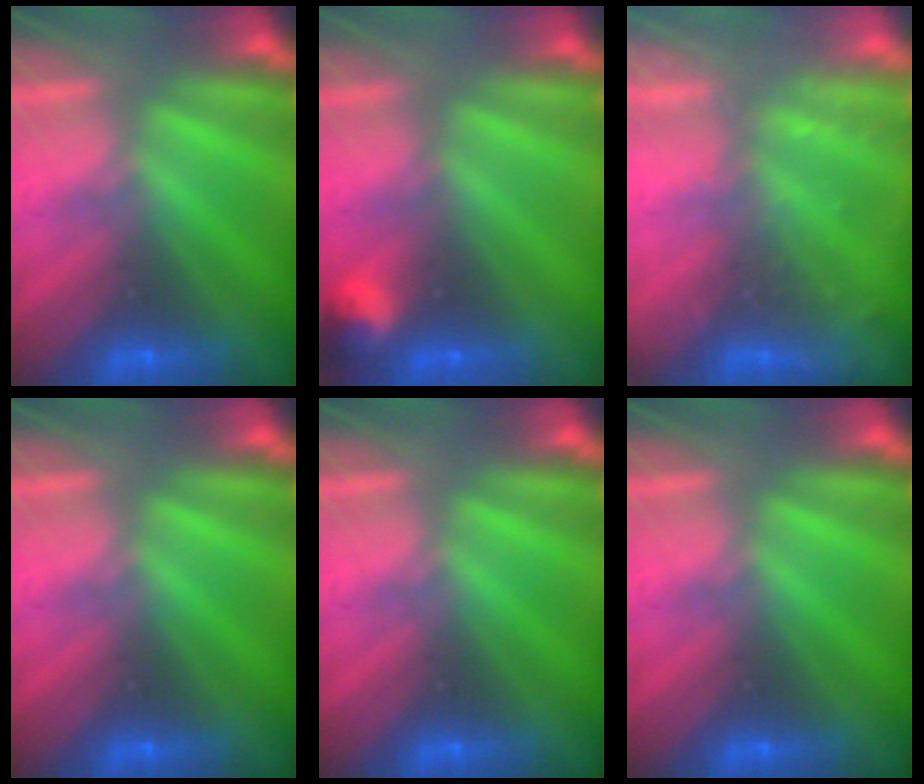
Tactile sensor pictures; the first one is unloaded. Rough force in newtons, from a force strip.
{"total": 3.0}
{"total": 2.2}
{"total": 0.0}
{"total": 0.0}
{"total": 0.0}